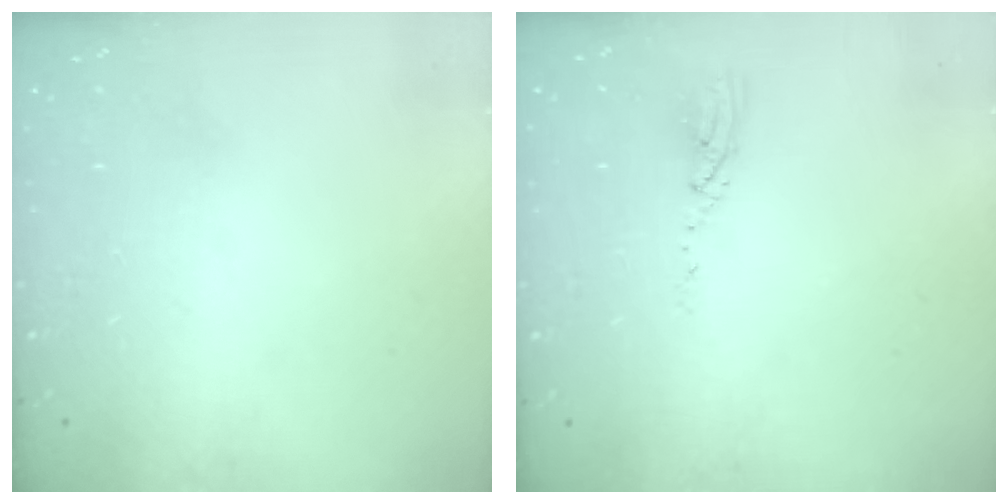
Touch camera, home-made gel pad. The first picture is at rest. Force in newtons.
{"total": 3.5, "press": 3.5, "slide": 0.3}